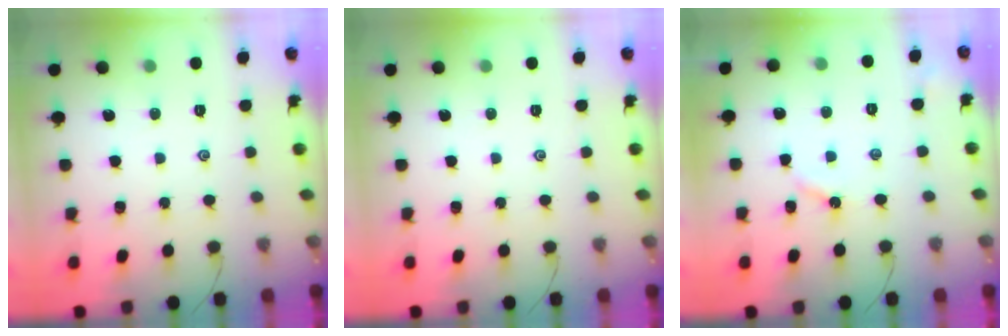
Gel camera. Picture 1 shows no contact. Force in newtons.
{"total": 0.0}
{"total": 3.6, "press": 3.6, "slide": 0.3}